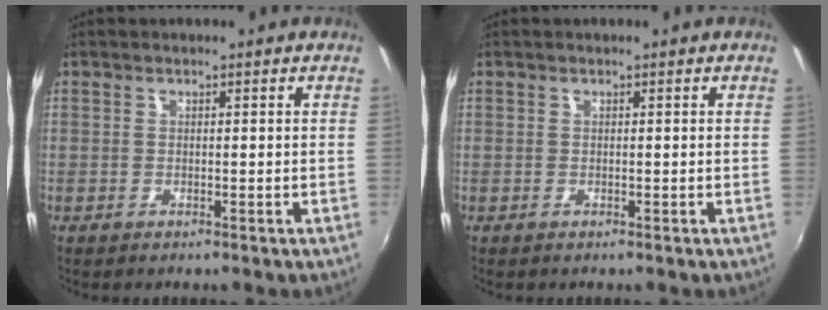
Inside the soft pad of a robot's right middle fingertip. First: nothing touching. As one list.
[{"total": 0.0}]